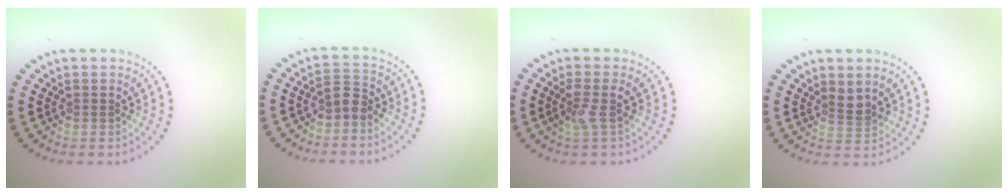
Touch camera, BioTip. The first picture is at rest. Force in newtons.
{"total": 1.7, "press": 1.4, "slide": 1.0}
{"total": 1.9, "press": 1.5, "slide": 1.2}
{"total": 1.7, "press": 1.3, "slide": 1.1}